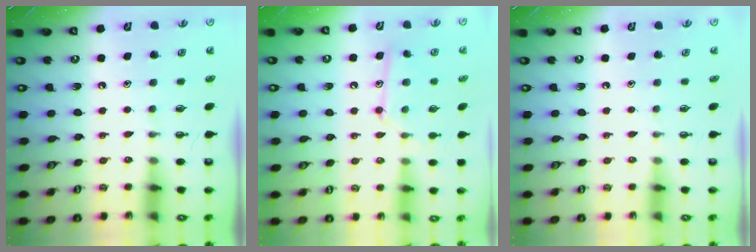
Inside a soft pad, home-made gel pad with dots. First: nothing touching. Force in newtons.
{"total": 11.4, "press": 11.3, "slide": 0.7}
{"total": 0.0}